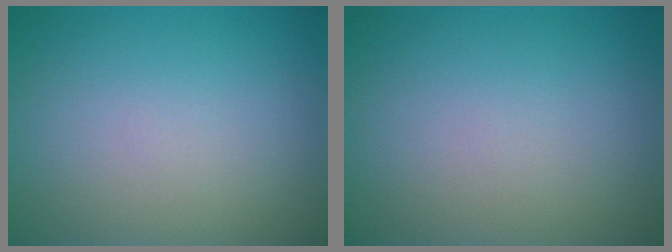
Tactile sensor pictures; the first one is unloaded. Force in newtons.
{"total": 0.0}